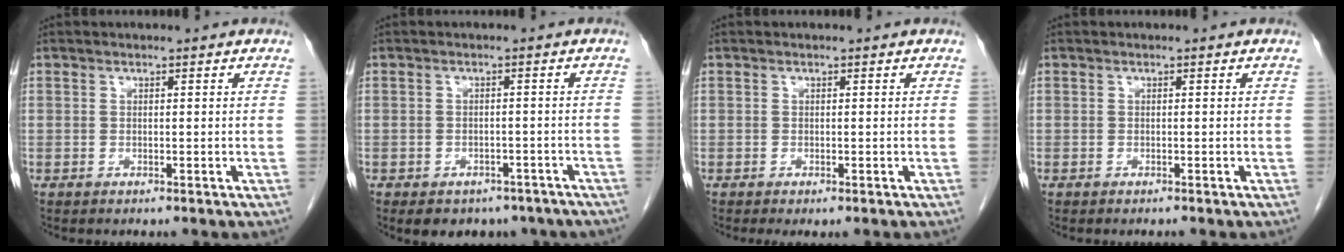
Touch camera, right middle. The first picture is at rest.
{"total": 9.7, "force": [-7.2, 5.6, 3.3], "torque": [-0.040, 0.004, -0.079]}
{"total": 1.1, "force": [-0.7, 0.2, 0.7], "torque": [-0.010, -0.005, -0.009]}
{"total": 0.0}